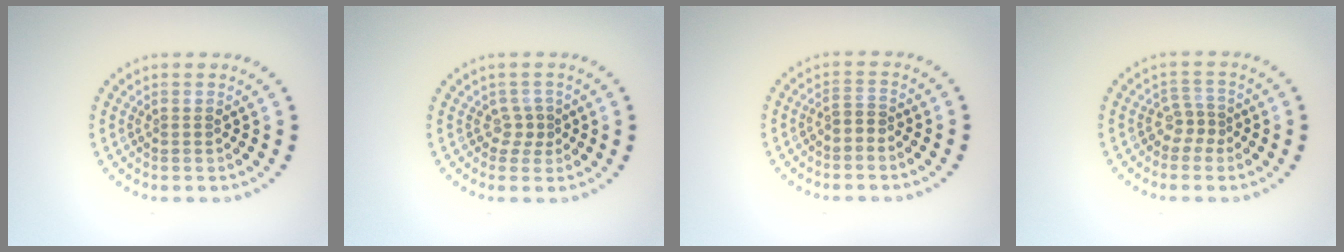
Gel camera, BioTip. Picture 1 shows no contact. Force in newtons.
{"total": 1.4, "press": 0.9, "slide": 1.0}
{"total": 1.1, "press": 0.9, "slide": 0.7}
{"total": 2.0, "press": 1.4, "slide": 1.4}